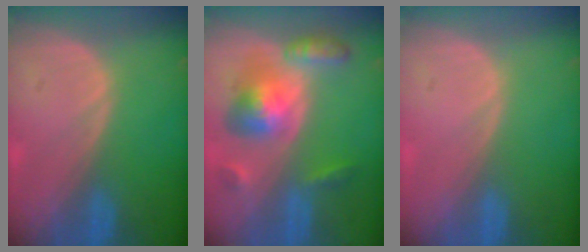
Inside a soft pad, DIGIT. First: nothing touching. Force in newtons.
{"total": 8.2, "press": 8.2, "slide": 0.6}
{"total": 0.0}